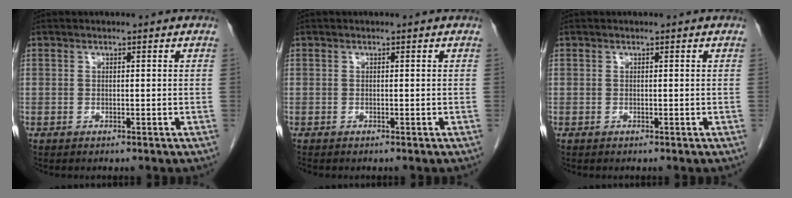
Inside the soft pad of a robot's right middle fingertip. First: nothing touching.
{"total": 0.0}
{"total": 0.0}